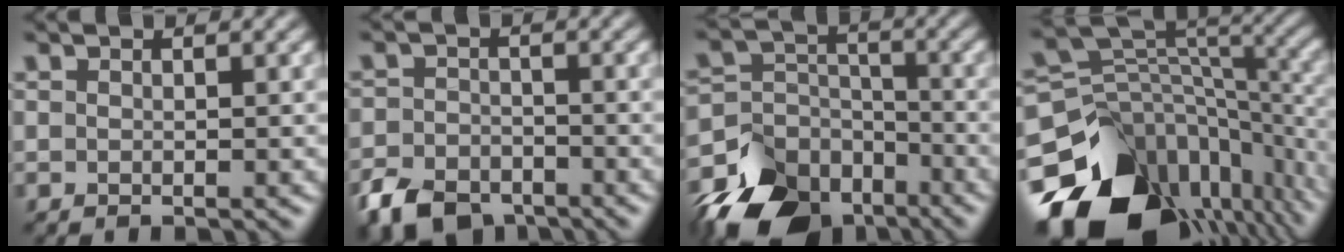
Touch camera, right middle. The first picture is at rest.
{"total": 5.4, "force": [-3.9, 3.1, 2.1], "torque": [-0.052, -0.003, -0.081]}
{"total": 11.8, "force": [-9.0, 6.8, 3.5], "torque": [-0.069, -0.014, -0.151]}
{"total": 18.2, "force": [-10.8, 11.9, 8.5], "torque": [-0.182, -0.026, -0.146]}